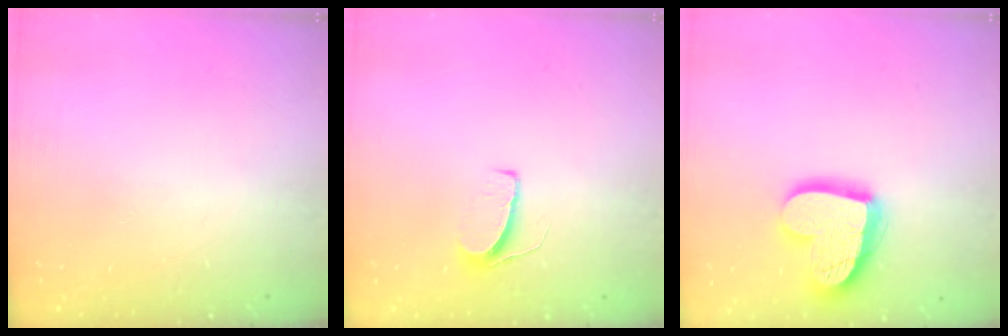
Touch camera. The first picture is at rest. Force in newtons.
{"total": 6.4, "press": 6.4, "slide": 0.6}
{"total": 16.9, "press": 16.9, "slide": 1.6}